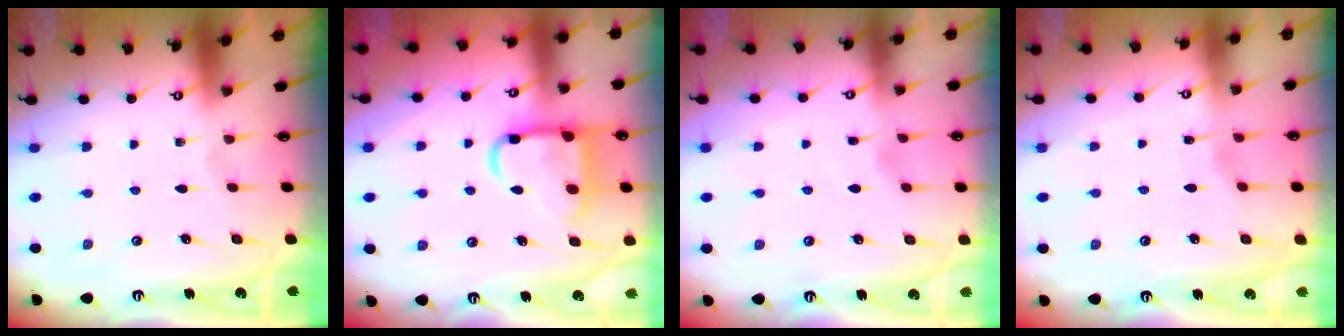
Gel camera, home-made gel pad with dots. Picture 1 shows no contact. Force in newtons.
{"total": 12.5, "press": 12.5, "slide": 1.2}
{"total": 2.1, "press": 2.1, "slide": 0.3}
{"total": 2.6, "press": 2.6, "slide": 0.4}